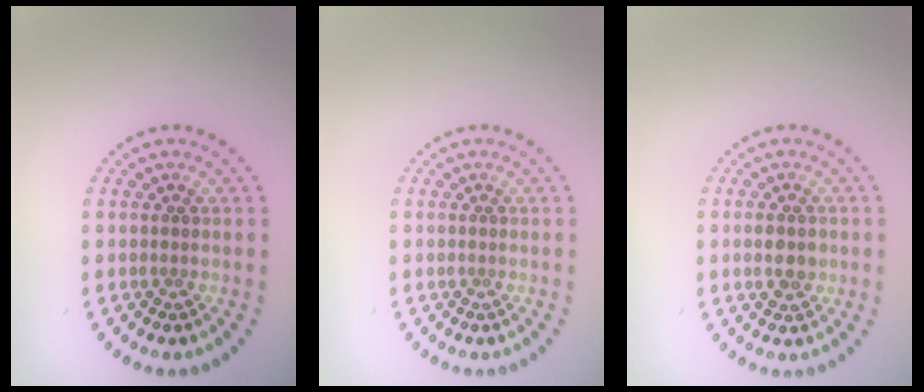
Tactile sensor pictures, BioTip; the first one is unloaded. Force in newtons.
{"total": 0.0}
{"total": 2.6, "press": 2.6, "slide": 0.0}